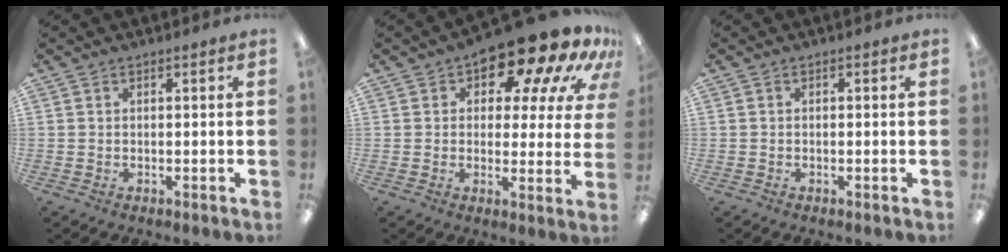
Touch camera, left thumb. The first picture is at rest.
{"total": 15.0, "force": [10.6, 5.8, 9.0], "torque": [-0.139, -0.072, 0.174]}
{"total": 0.6, "force": [-0.5, 0.2, 0.3], "torque": [-0.006, -0.001, -0.010]}